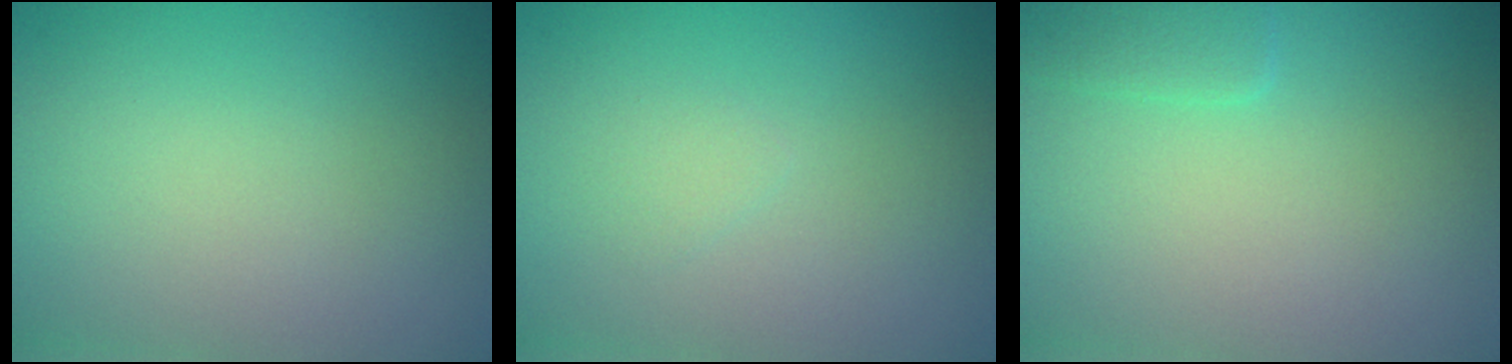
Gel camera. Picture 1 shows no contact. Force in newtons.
{"total": 0.7, "press": 0.7, "slide": 0.1}
{"total": 1.5, "press": 1.5, "slide": 0.1}